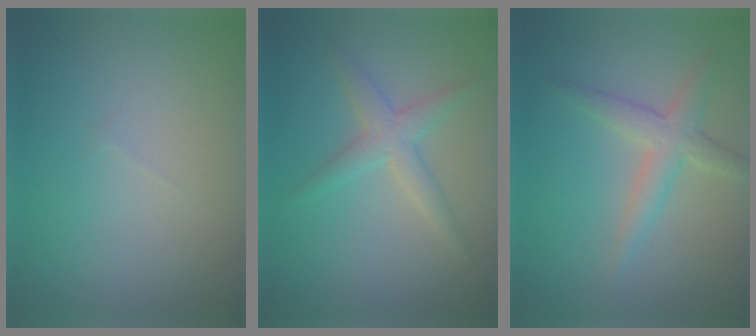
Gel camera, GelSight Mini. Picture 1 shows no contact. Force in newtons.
{"total": 2.4, "press": 2.4, "slide": 0.0}
{"total": 2.7, "press": 2.7, "slide": 0.0}